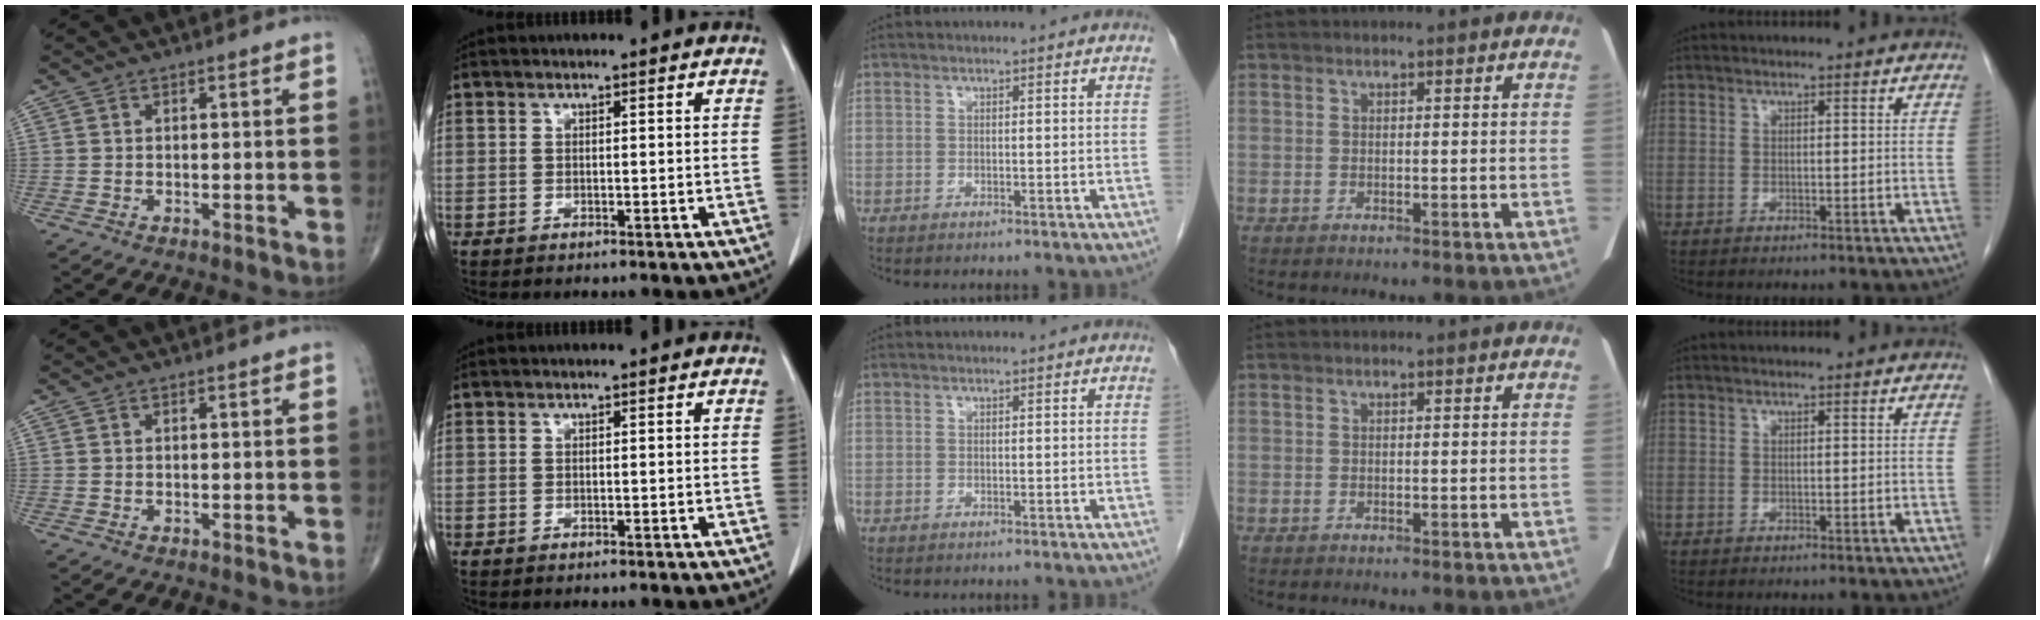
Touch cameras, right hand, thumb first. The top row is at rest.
{}